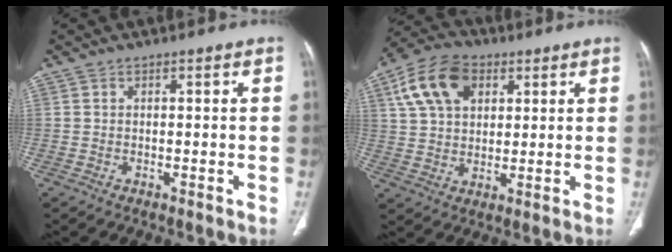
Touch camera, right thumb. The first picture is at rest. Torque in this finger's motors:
{"motor_torque": [-0.97, 1.39, 0.92, 0.09, 0.12]}